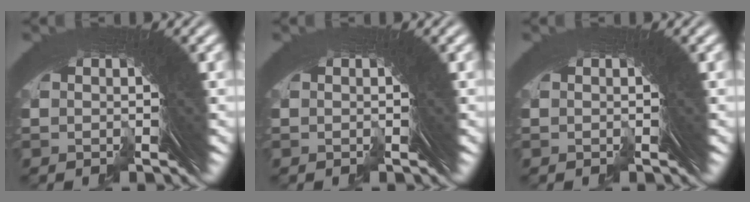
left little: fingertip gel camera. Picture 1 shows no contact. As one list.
[{"total": 0.0}, {"total": 0.0}]